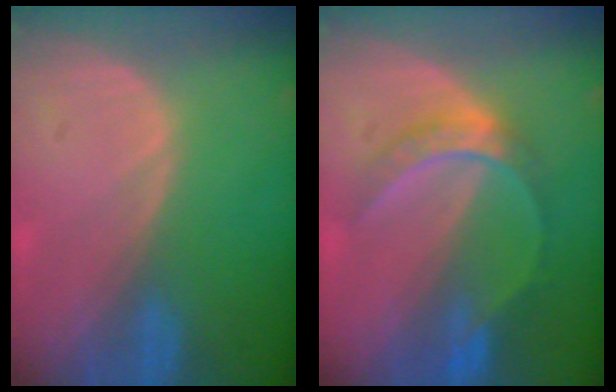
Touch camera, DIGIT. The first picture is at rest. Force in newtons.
{"total": 6.2, "press": 5.5, "slide": 2.7}